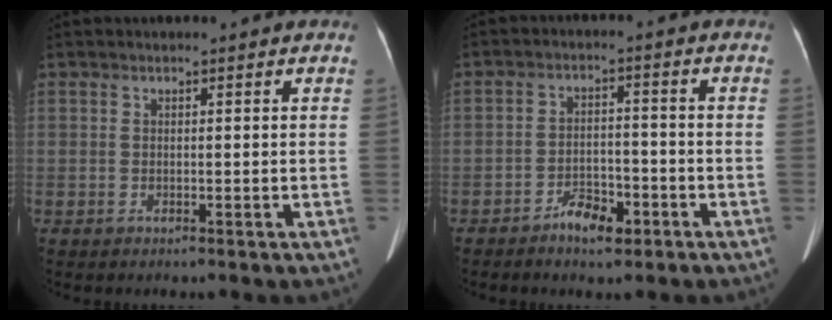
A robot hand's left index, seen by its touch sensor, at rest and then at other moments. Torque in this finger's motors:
{"motor_torque": [0.04, 0.10, 0.07, 0.01]}